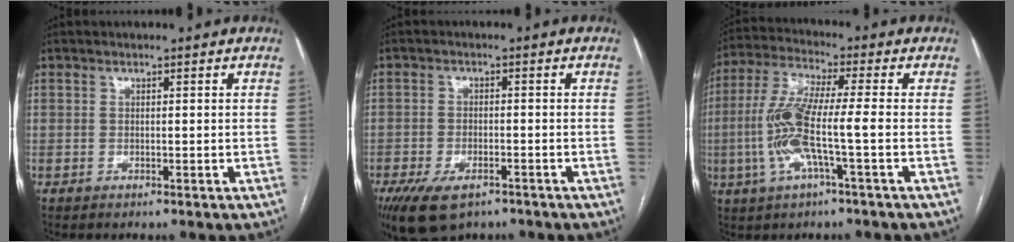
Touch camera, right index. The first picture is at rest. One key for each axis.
{"total": 9.4, "fx": -6.1, "fy": 4.6, "fz": 5.6, "tx": -0.105, "ty": -0.008, "tz": -0.096}
{"total": 10.9, "fx": -2.2, "fy": 0.6, "fz": 10.6, "tx": -0.229, "ty": 0.007, "tz": -0.051}